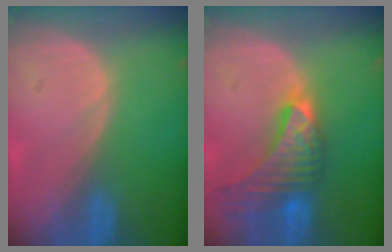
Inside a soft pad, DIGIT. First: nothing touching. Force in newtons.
{"total": 9.5, "press": 8.5, "slide": 4.3}